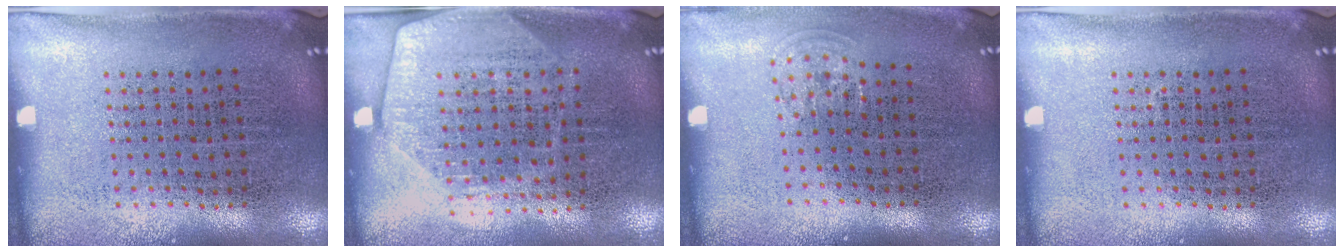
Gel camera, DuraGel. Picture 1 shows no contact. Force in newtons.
{"total": 2.0, "press": 1.7, "slide": 0.9}
{"total": 0.7, "press": 0.5, "slide": 0.4}
{"total": 0.0}